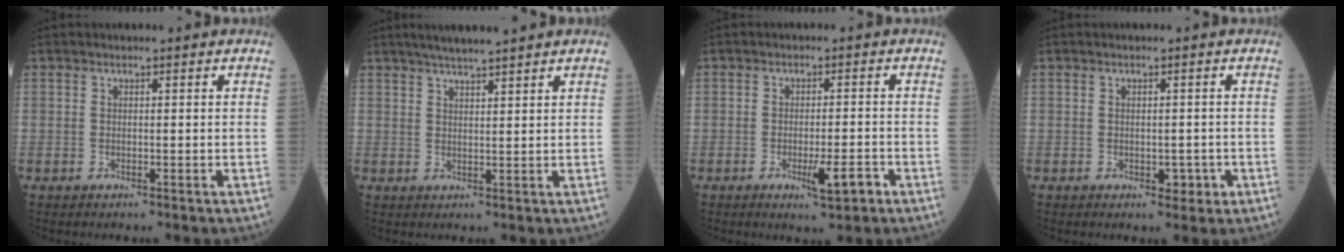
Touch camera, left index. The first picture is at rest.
{"total": 5.8, "force": [4.9, -0.3, 3.1], "torque": [-0.054, 0.017, 0.082]}
{"total": 4.5, "force": [-2.3, 0.7, 3.9], "torque": [-0.059, -0.002, -0.033]}
{"total": 2.2, "force": [-0.8, 1.5, 1.5], "torque": [-0.014, 0.003, -0.006]}